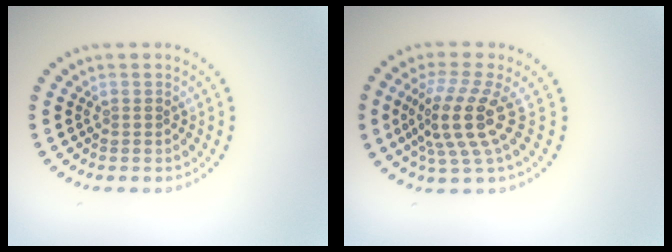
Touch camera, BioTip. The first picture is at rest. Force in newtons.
{"total": 4.8, "press": 3.5, "slide": 3.3}